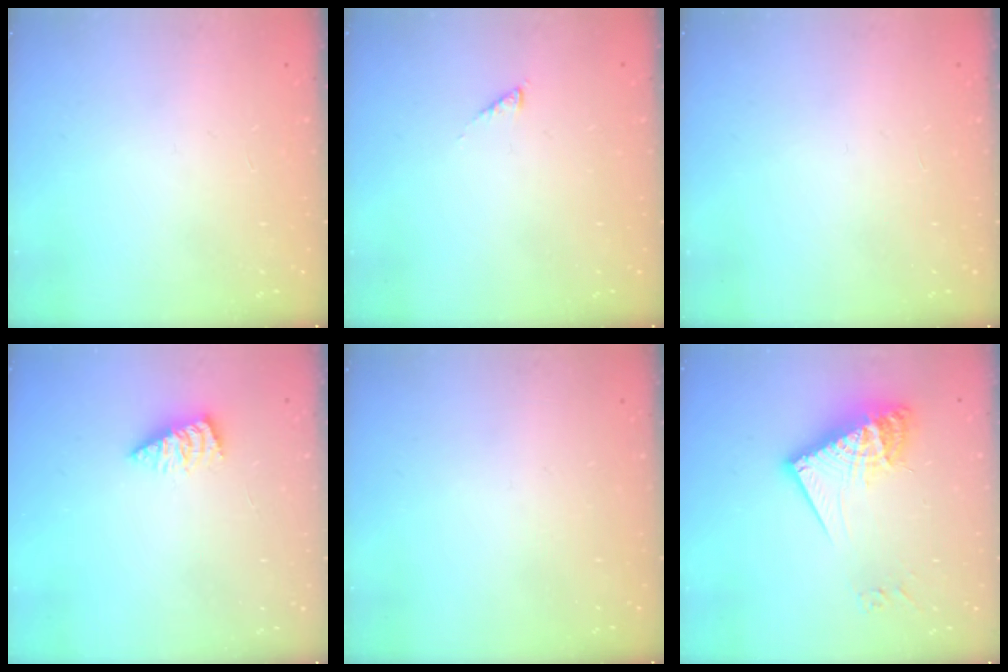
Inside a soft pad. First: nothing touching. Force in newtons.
{"total": 1.3, "press": 1.3, "slide": 0.3}
{"total": 0.0}
{"total": 2.8, "press": 2.7, "slide": 0.3}
{"total": 0.0}
{"total": 17.1, "press": 17.1, "slide": 1.4}